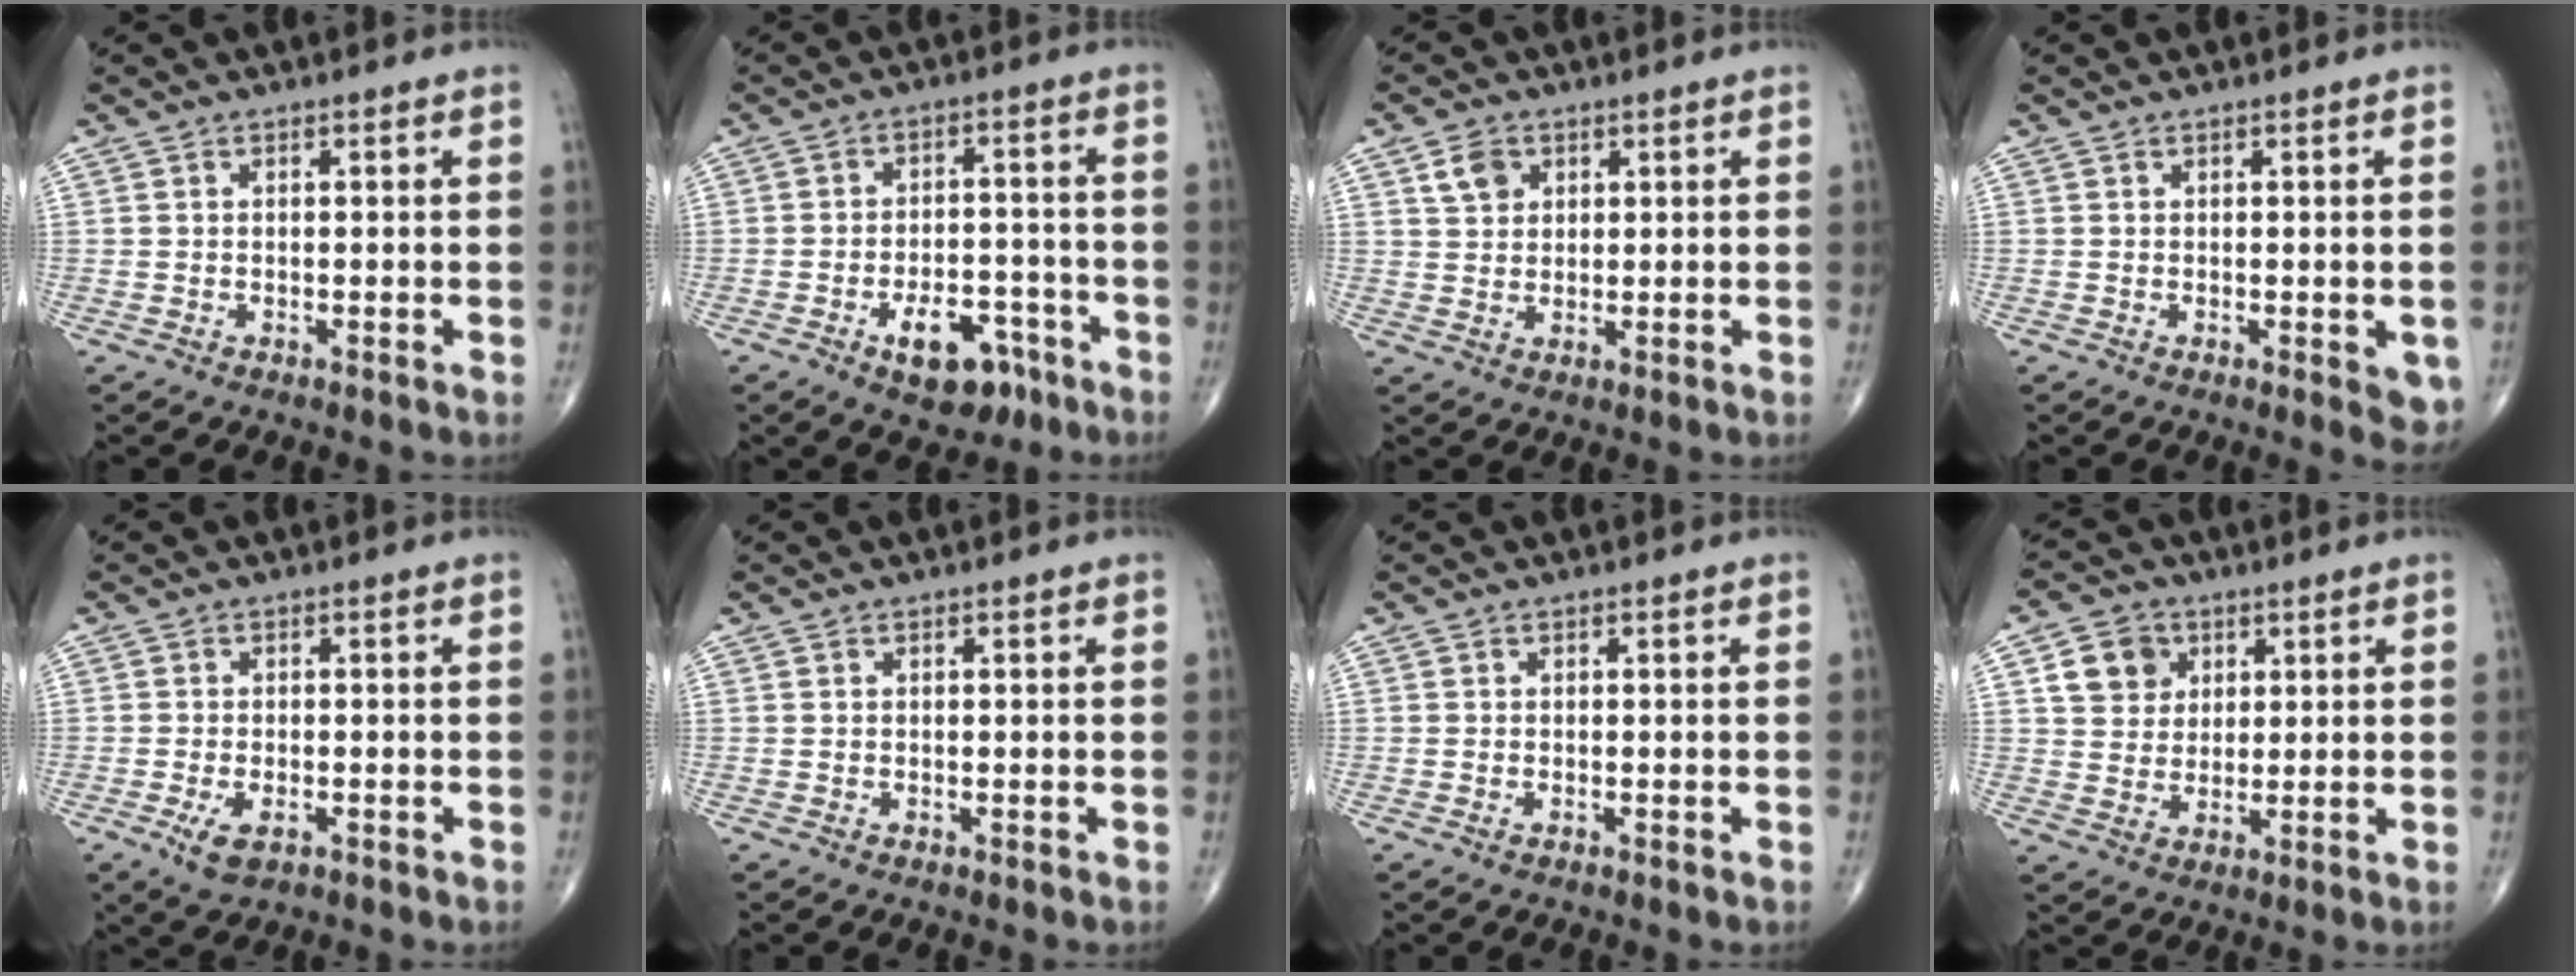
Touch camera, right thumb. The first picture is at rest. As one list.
[{"total": 9.0, "force": [-4.8, 5.0, 5.6], "torque": [-0.061, 0.032, -0.067]}, {"total": 4.2, "force": [2.0, 3.2, 1.9], "torque": [-0.021, -0.007, 0.038]}, {"total": 4.0, "force": [-0.9, 1.6, 3.6], "torque": [-0.024, -0.006, -0.008]}, {"total": 3.8, "force": [-1.6, 1.9, 2.9], "torque": [-0.057, -0.004, -0.023]}, {"total": 0.0}, {"total": 0.0}, {"total": 7.5, "force": [2.8, 6.4, 2.7], "torque": [-0.020, -0.007, 0.051]}]